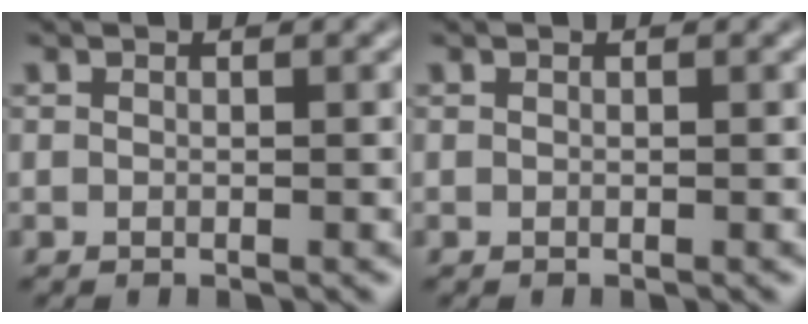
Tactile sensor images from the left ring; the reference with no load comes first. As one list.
[{"total": 0.0}]